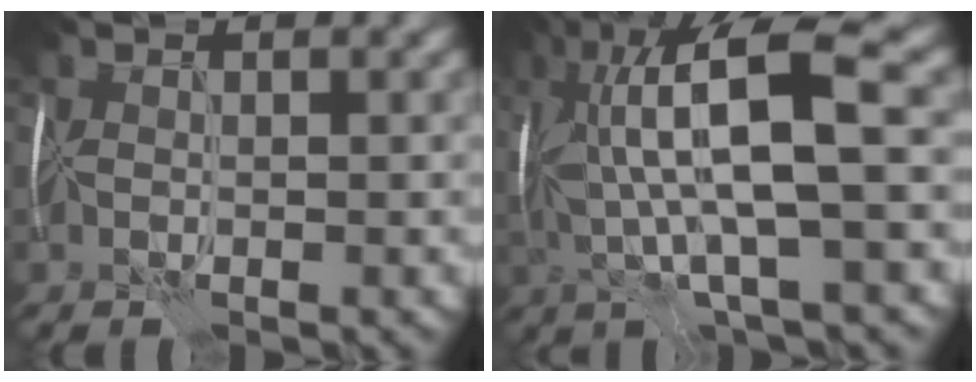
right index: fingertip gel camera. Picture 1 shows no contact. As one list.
[{"total": 12.3, "force": [2.1, 3.3, 11.6], "torque": [-0.219, 0.016, 0.042]}]